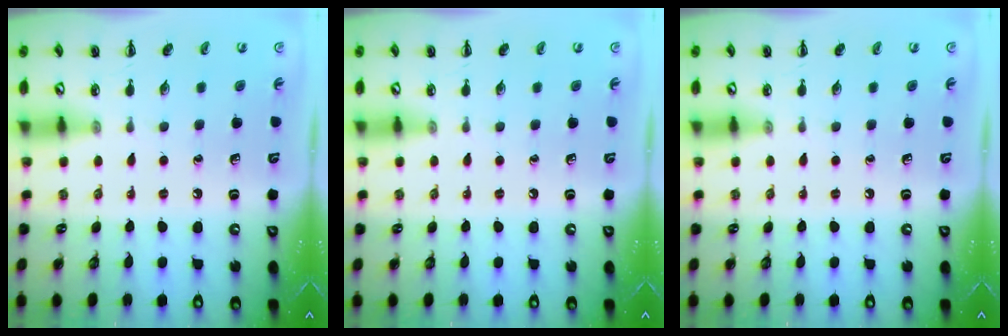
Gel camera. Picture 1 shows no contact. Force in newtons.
{"total": 0.0}
{"total": 0.0}